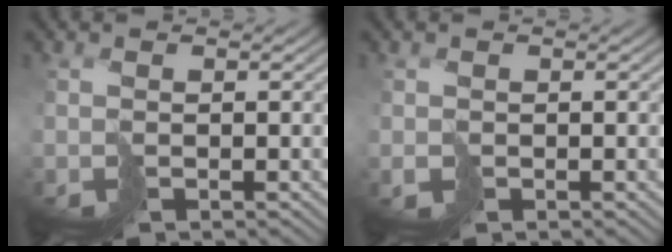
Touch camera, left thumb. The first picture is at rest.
{"total": 0.6, "force": [0.0, 0.5, -0.3], "torque": [0.006, -0.004, 0.006]}